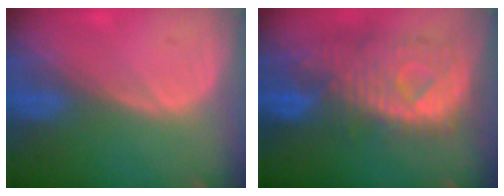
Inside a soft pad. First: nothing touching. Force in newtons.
{"total": 10.9, "press": 9.6, "slide": 5.2}